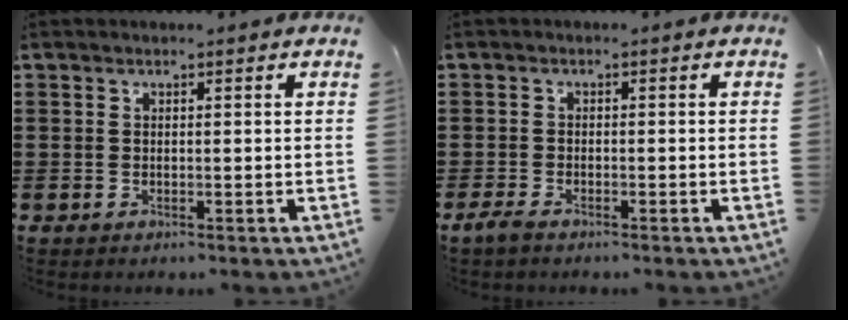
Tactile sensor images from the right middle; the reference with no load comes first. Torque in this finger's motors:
{"motor_torque": [1.08, 0.20, 0.13, 0.04]}